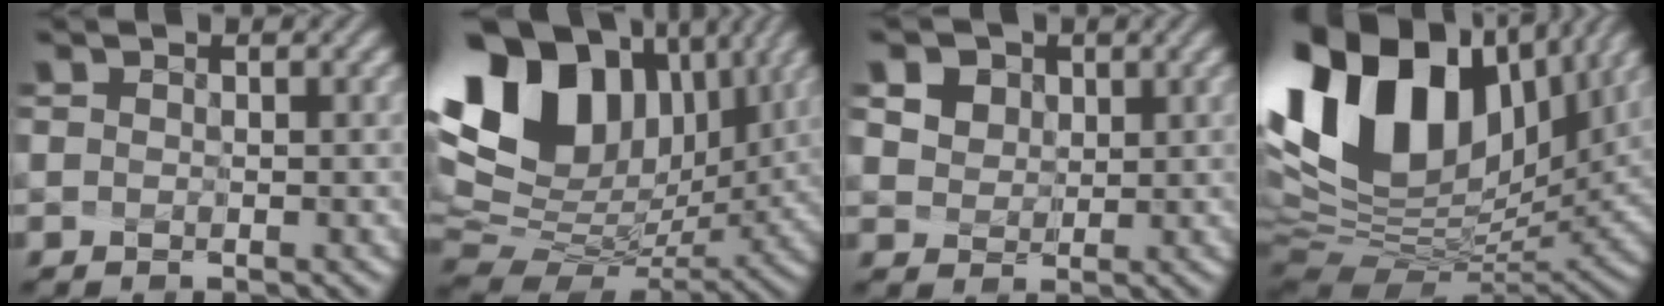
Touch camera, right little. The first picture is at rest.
{"total": 14.7, "force": [6.0, 9.8, 9.1], "torque": [-0.198, 0.022, 0.123]}
{"total": 6.8, "force": [3.7, 4.9, 2.9], "torque": [-0.076, 0.009, 0.063]}
{"total": 16.9, "force": [5.8, 10.1, 12.2], "torque": [-0.250, 0.020, 0.116]}